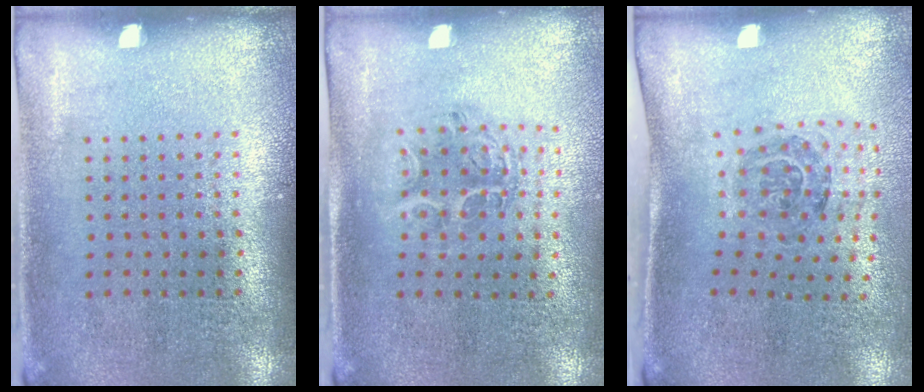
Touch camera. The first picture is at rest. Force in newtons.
{"total": 1.1, "press": 1.1, "slide": 0.2}
{"total": 1.4, "press": 1.0, "slide": 1.0}